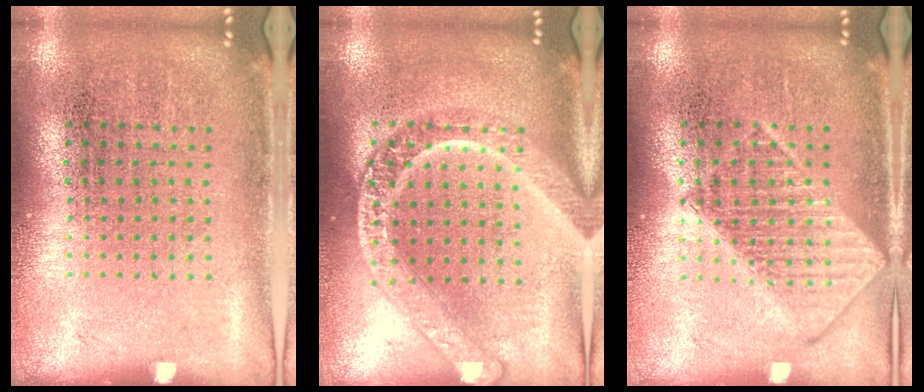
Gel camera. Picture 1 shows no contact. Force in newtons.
{"total": 2.9, "press": 2.9, "slide": 0.4}
{"total": 2.7, "press": 2.7, "slide": 0.4}